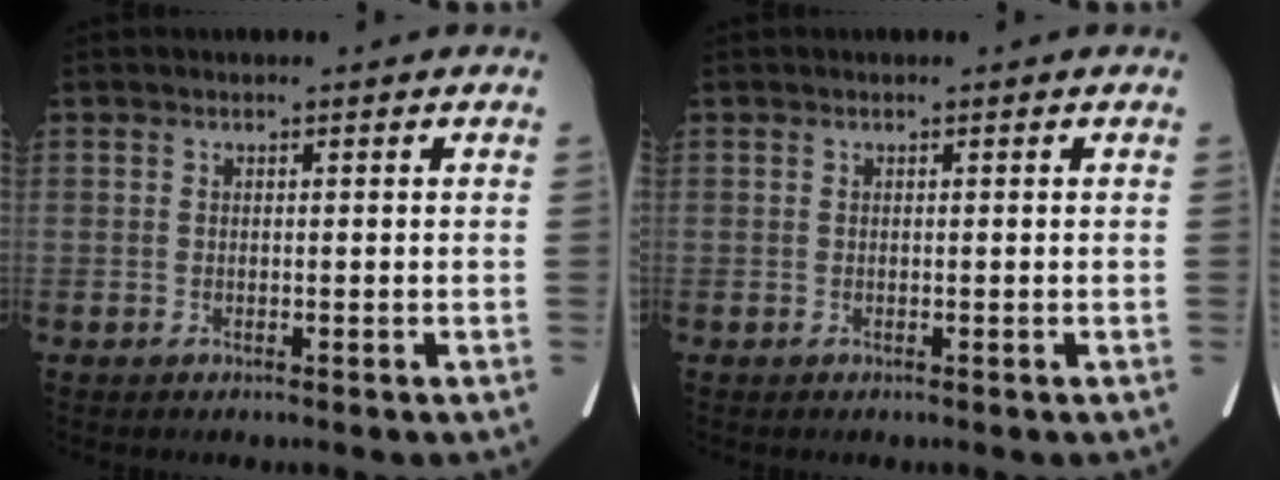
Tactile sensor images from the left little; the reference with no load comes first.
{"total": 0.0}